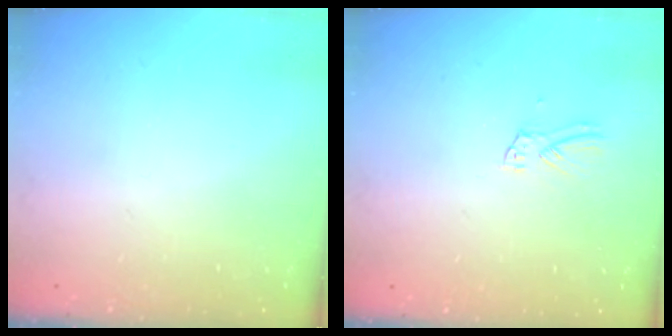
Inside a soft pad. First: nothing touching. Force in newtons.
{"total": 6.2, "press": 6.1, "slide": 0.4}